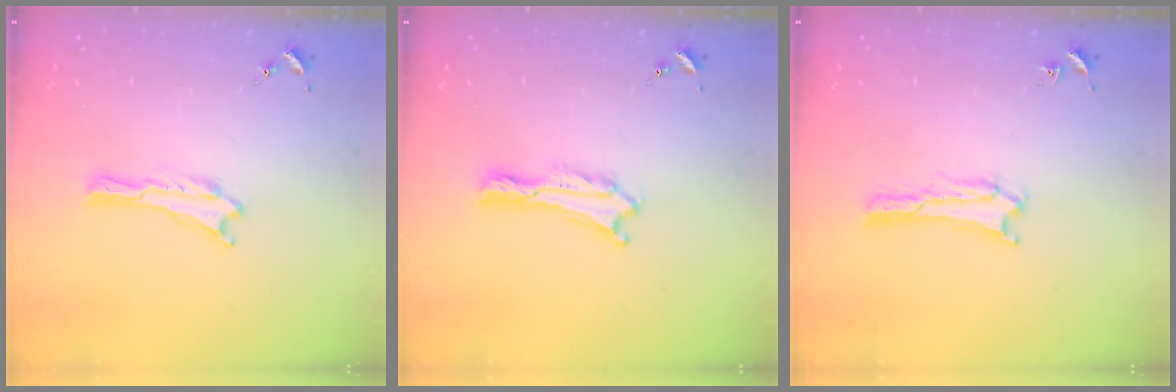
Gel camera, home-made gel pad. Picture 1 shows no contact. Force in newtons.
{"total": 0.7, "press": 0.7, "slide": 0.1}
{"total": 0.8, "press": 0.8, "slide": 0.1}